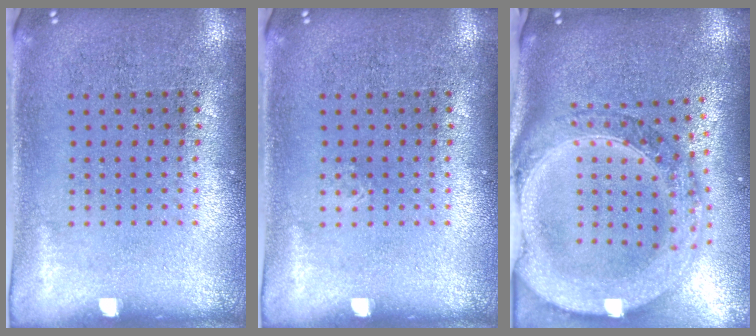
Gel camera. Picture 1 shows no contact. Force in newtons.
{"total": 0.0}
{"total": 3.6, "press": 2.9, "slide": 2.2}